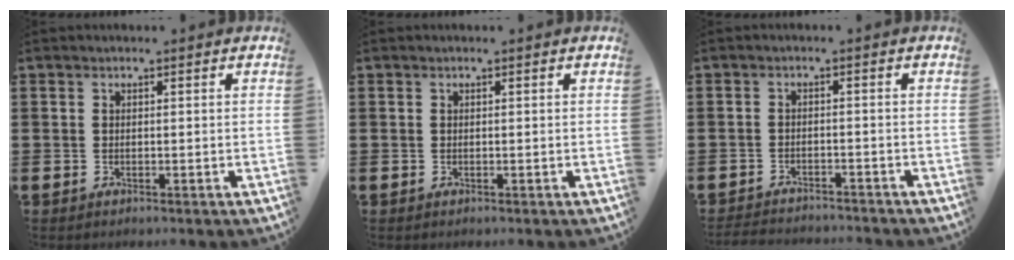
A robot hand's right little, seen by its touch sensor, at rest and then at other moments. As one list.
[{"total": 0.0}, {"total": 2.2, "force": [-2.2, 0.0, -0.1], "torque": [-0.002, 0.001, -0.046]}]